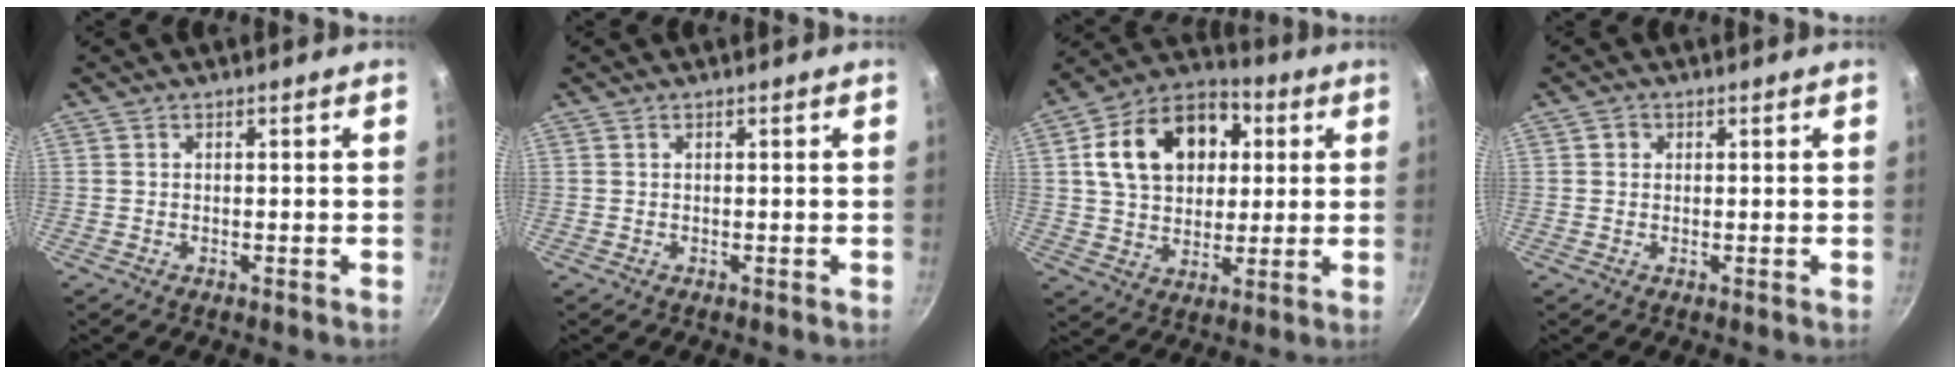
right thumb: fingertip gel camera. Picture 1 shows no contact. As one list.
[{"total": 0.0}, {"total": 19.1, "force": [4.5, 13.9, 12.3], "torque": [-0.177, 0.021, 0.066]}, {"total": 1.4, "force": [0.4, 1.2, 0.6], "torque": [-0.007, 0.003, 0.005]}]